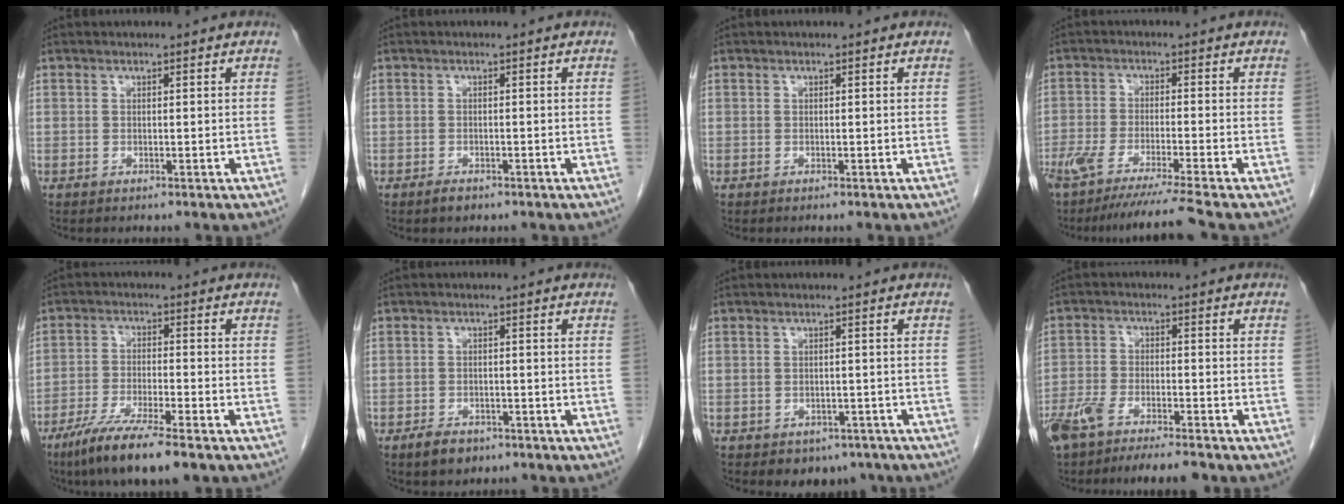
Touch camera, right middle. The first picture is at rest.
{"total": 1.4, "force": [-1.1, 0.7, 0.7], "torque": [-0.017, -0.001, -0.013]}
{"total": 0.0}
{"total": 11.5, "force": [-9.7, -1.9, 5.9], "torque": [-0.070, -0.039, -0.153]}
{"total": 10.3, "force": [-7.1, 0.8, 7.4], "torque": [-0.134, -0.028, -0.121]}
{"total": 3.6, "force": [-2.4, 2.0, 1.6], "torque": [-0.034, 0.000, -0.032]}
{"total": 4.6, "force": [-3.3, 3.0, 1.2], "torque": [-0.003, 0.007, -0.037]}
{"total": 10.9, "force": [-8.5, 2.4, 6.4], "torque": [-0.116, -0.010, -0.141]}